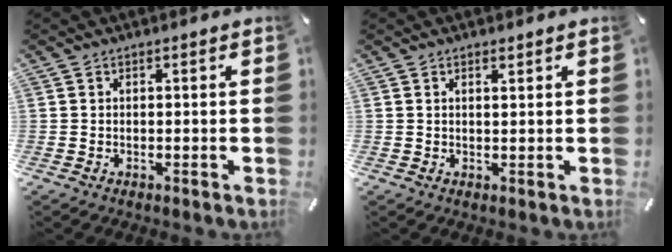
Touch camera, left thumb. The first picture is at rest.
{"total": 1.2, "force": [1.0, 0.5, 0.6], "torque": [-0.011, 0.001, 0.018]}